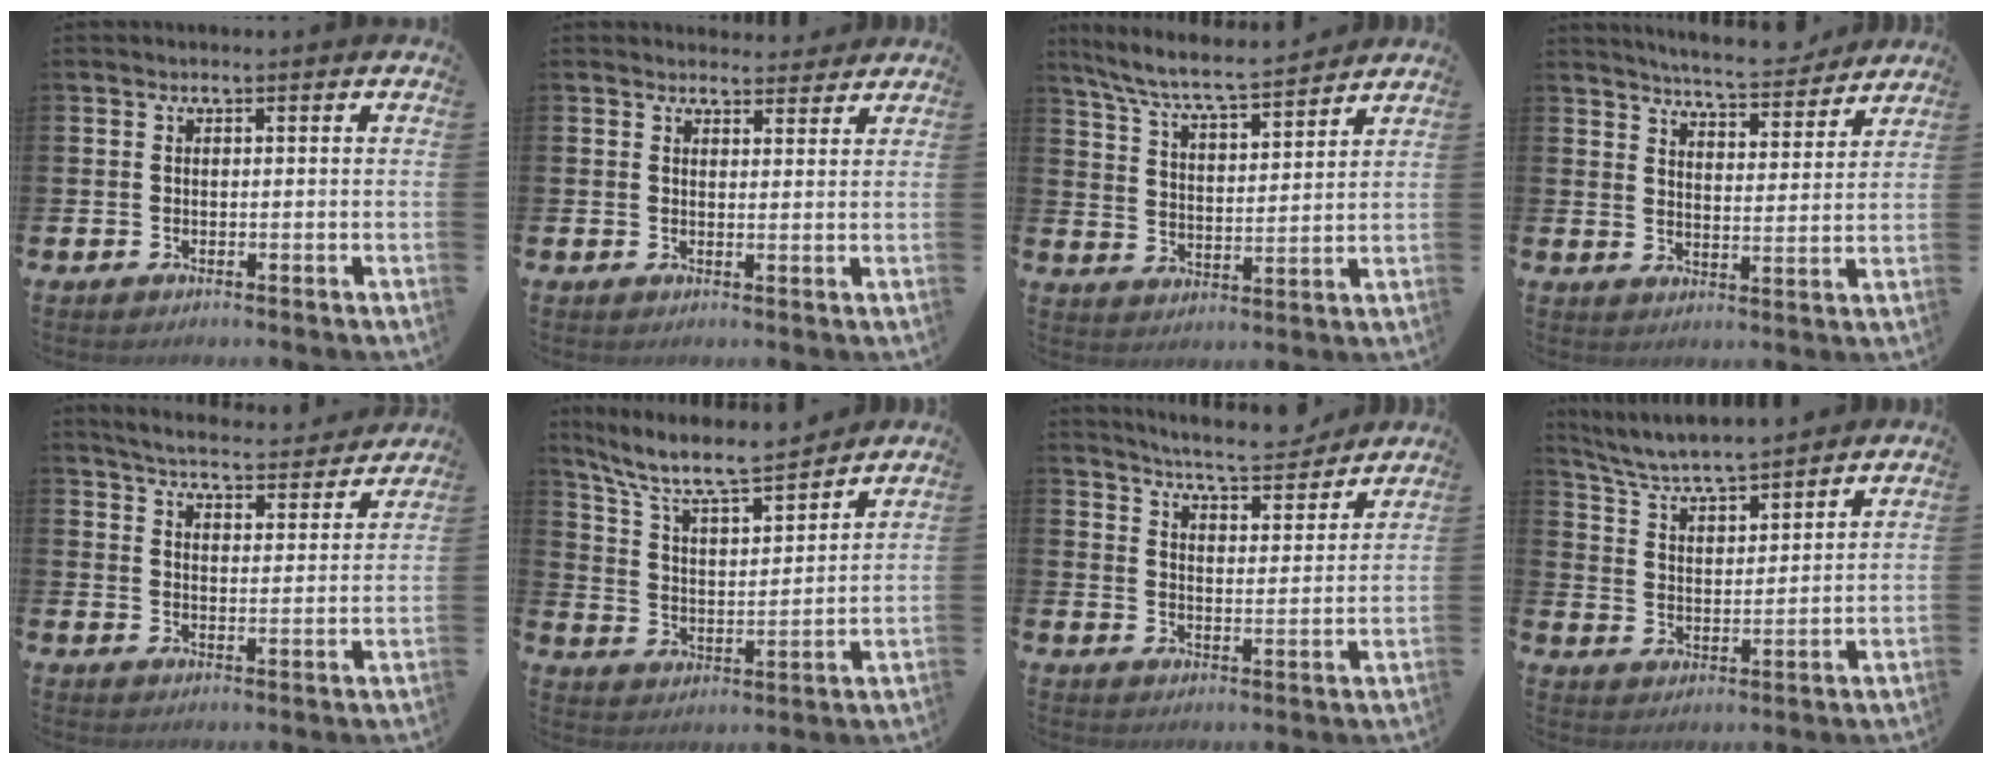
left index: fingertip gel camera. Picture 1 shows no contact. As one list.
[{"total": 2.7, "force": [2.6, 0.7, -0.2], "torque": [0.007, -0.015, 0.045]}, {"total": 7.4, "force": [7.0, 0.4, 2.4], "torque": [-0.080, -0.045, 0.122]}, {"total": 6.2, "force": [6.1, 0.3, 1.0], "torque": [-0.029, -0.041, 0.106]}, {"total": 5.3, "force": [5.2, 0.4, 1.0], "torque": [-0.038, -0.039, 0.088]}, {"total": 9.1, "force": [8.2, 1.4, 3.5], "torque": [-0.109, -0.051, 0.142]}, {"total": 6.6, "force": [6.4, 0.3, 1.4], "torque": [-0.039, -0.045, 0.111]}, {"total": 6.0, "force": [5.8, 0.4, 1.6], "torque": [-0.061, -0.041, 0.100]}]